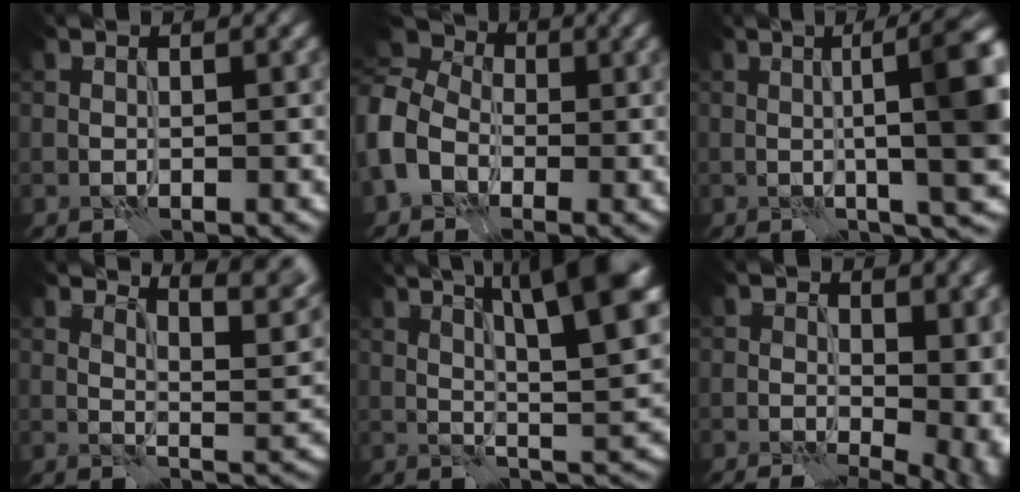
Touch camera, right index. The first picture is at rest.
{"total": 8.8, "force": [-0.9, 7.1, 5.1], "torque": [-0.104, -0.001, -0.029]}
{"total": 12.8, "force": [1.4, 3.5, 12.2], "torque": [-0.121, 0.021, 0.020]}
{"total": 7.8, "force": [5.9, 1.9, 4.7], "torque": [-0.067, 0.008, 0.083]}
{"total": 12.4, "force": [5.4, 3.4, 10.6], "torque": [-0.150, 0.012, 0.081]}
{"total": 10.8, "force": [1.0, 5.8, 9.1], "torque": [-0.072, 0.009, 0.037]}